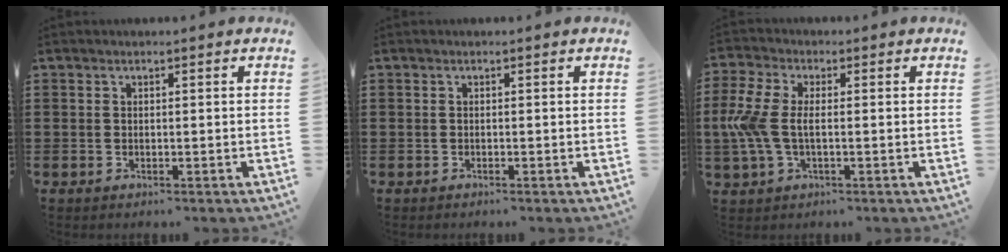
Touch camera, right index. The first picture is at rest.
{"total": 0.0}
{"total": 6.9, "force": [-0.4, 3.5, 6.0], "torque": [-0.158, -0.006, -0.019]}